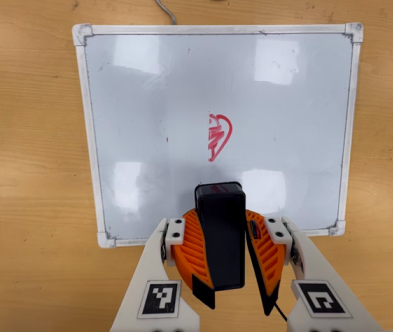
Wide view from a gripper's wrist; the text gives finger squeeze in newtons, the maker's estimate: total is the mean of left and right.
{"total": 12.8, "left": 11.7, "right": 13.8}